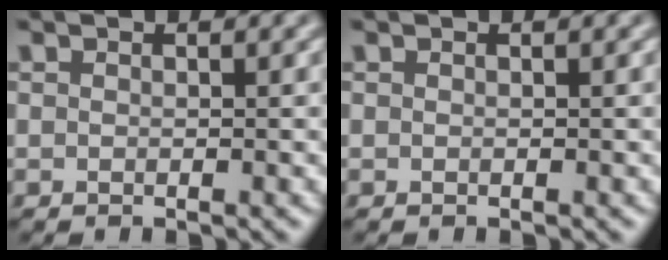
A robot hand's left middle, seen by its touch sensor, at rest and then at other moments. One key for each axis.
{"total": 0.0}